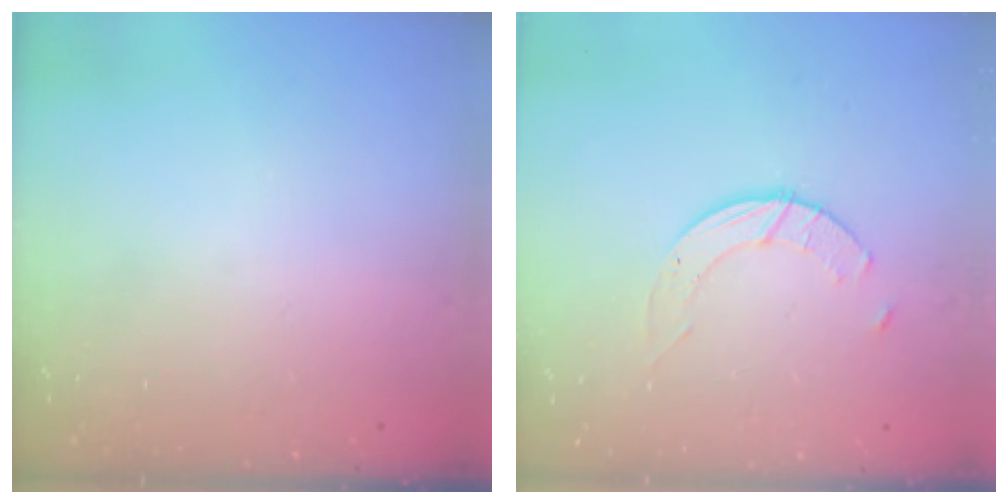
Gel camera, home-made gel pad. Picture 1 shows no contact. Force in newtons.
{"total": 4.1, "press": 4.1, "slide": 0.4}